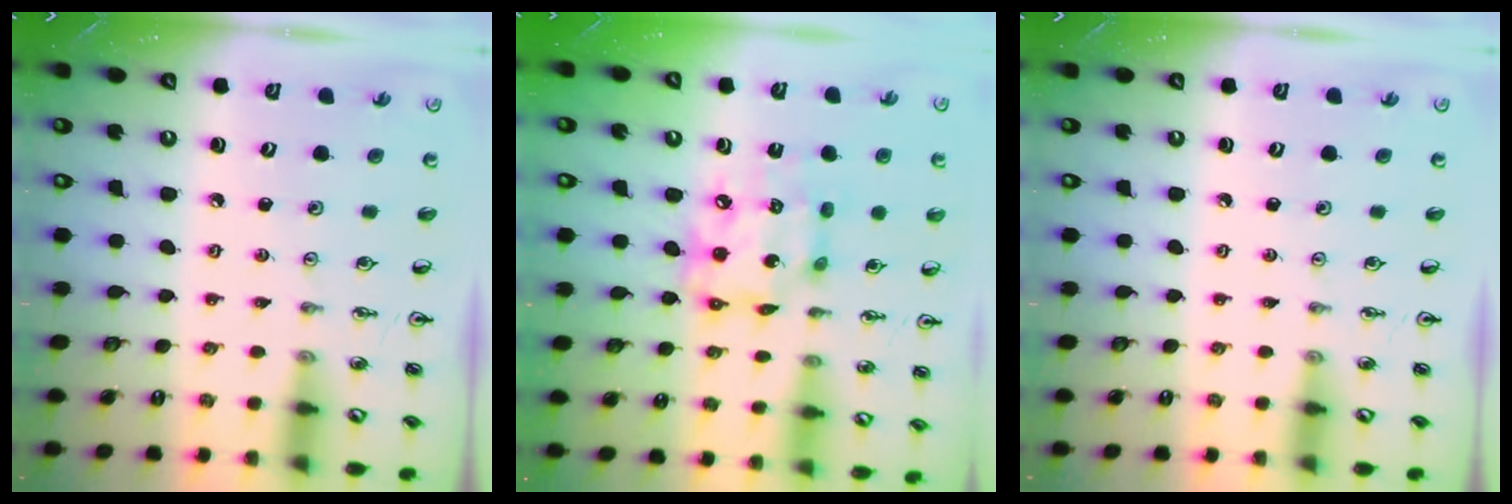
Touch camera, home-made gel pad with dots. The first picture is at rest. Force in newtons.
{"total": 13.7, "press": 13.6, "slide": 1.3}
{"total": 0.0}